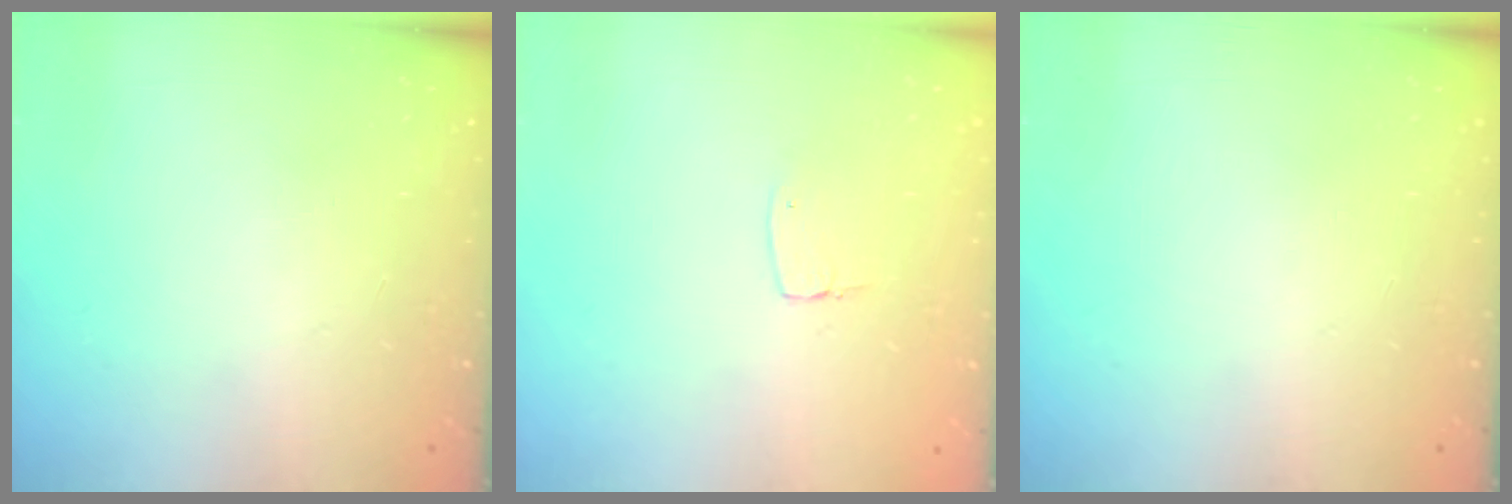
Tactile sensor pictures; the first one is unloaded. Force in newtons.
{"total": 4.4, "press": 4.4, "slide": 0.3}
{"total": 0.0}